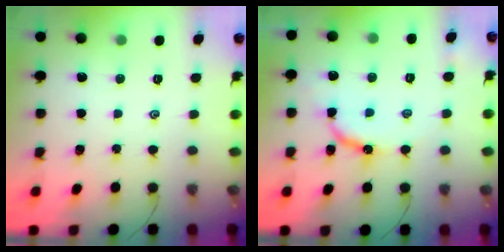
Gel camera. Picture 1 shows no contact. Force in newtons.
{"total": 9.4, "press": 9.4, "slide": 0.9}